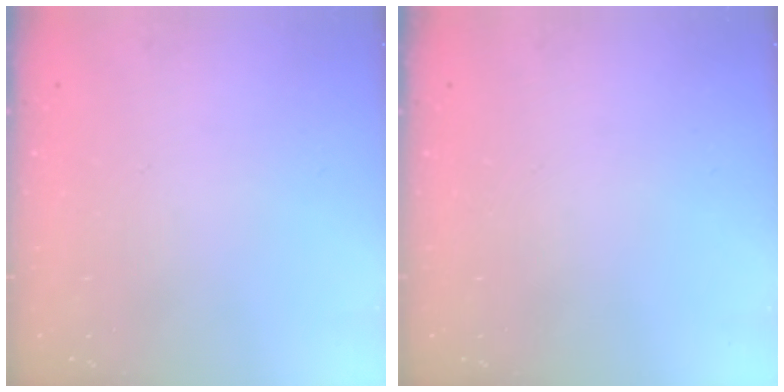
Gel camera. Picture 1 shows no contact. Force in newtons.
{"total": 0.0}